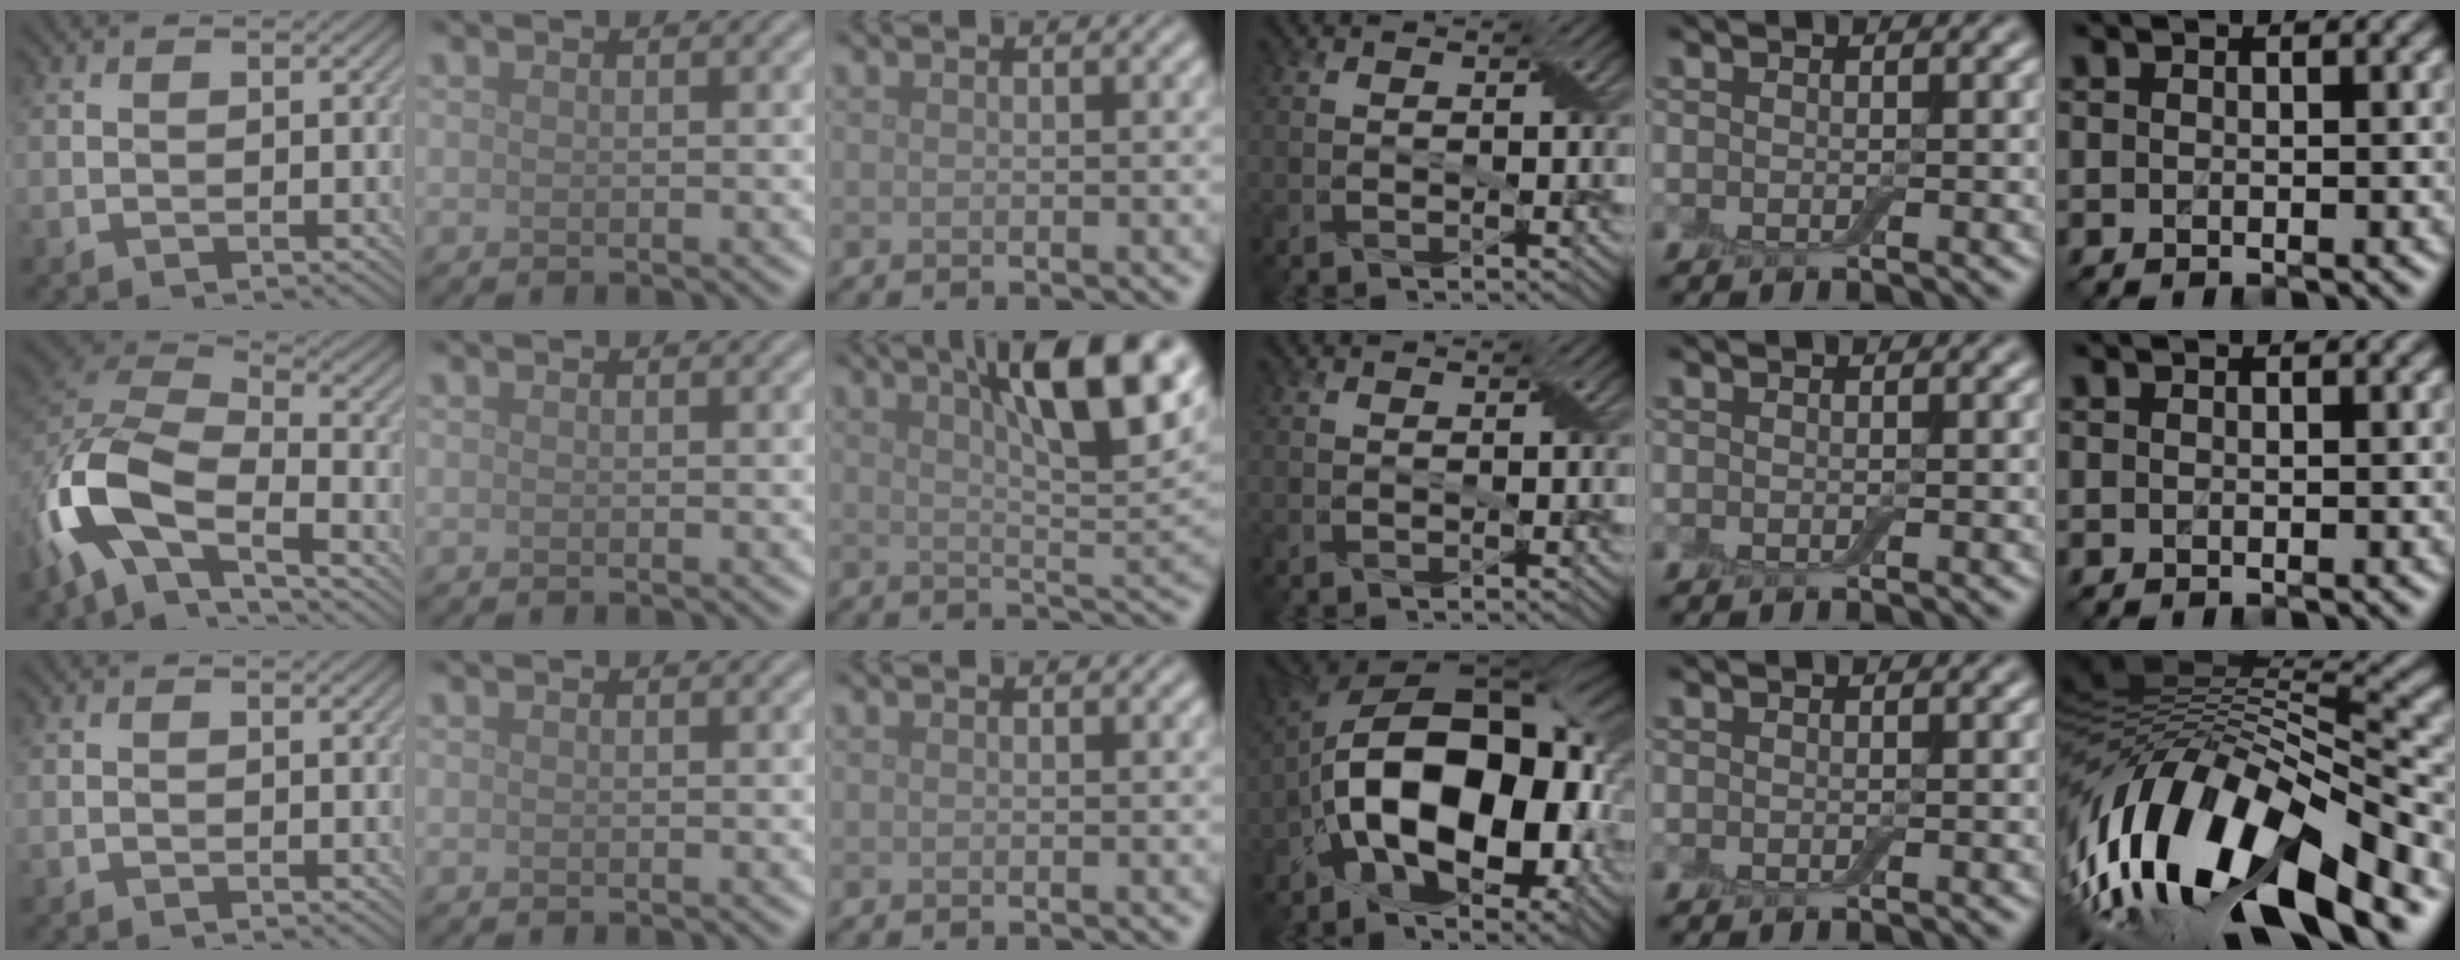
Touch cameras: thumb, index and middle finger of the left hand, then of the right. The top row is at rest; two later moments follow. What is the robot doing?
{"motion": "extract", "object": "airpods case & airpods"}